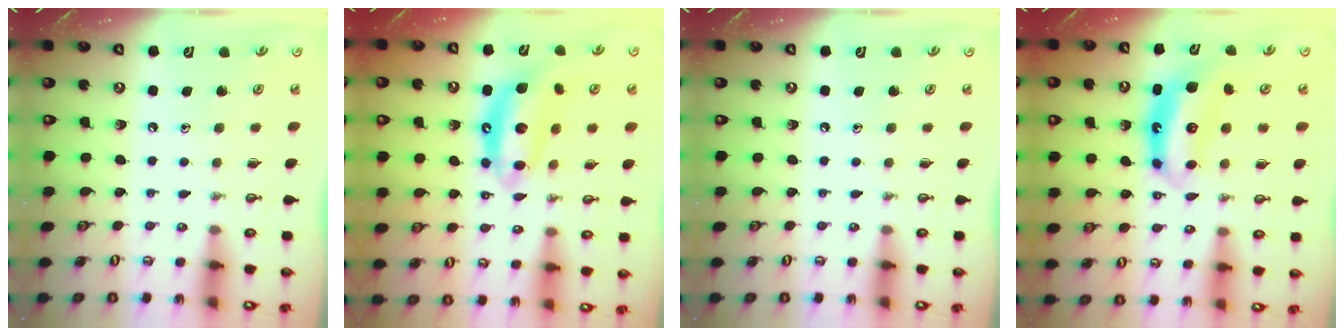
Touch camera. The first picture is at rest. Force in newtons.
{"total": 10.9, "press": 10.8, "slide": 1.0}
{"total": 0.0}
{"total": 6.8, "press": 6.8, "slide": 0.6}